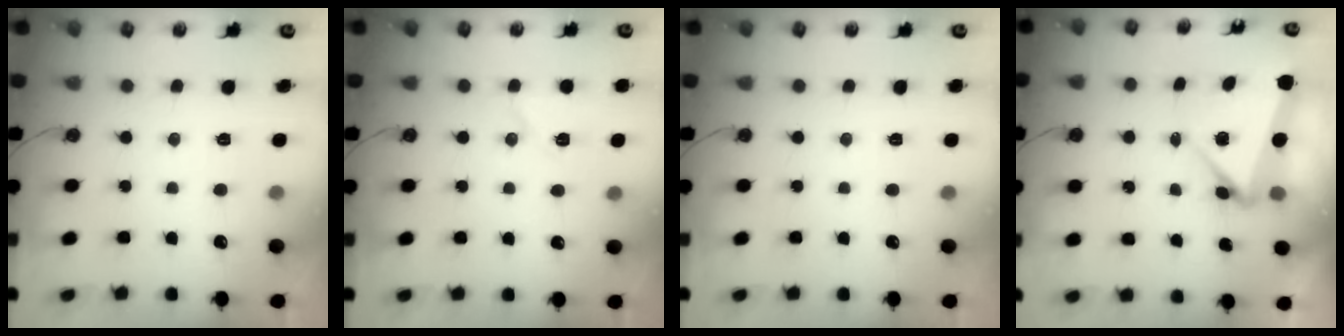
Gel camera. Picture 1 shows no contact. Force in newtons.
{"total": 6.2, "press": 6.1, "slide": 1.3}
{"total": 0.0}
{"total": 5.6, "press": 5.6, "slide": 0.3}